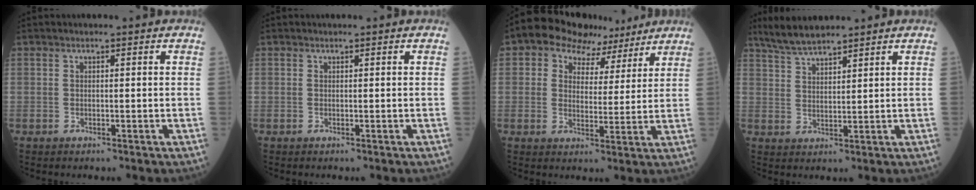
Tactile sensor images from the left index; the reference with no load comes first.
{"total": 0.0}
{"total": 8.6, "force": [6.0, 5.7, 2.7], "torque": [-0.039, 0.033, 0.085]}
{"total": 5.9, "force": [5.4, 0.5, 2.5], "torque": [-0.061, 0.013, 0.109]}